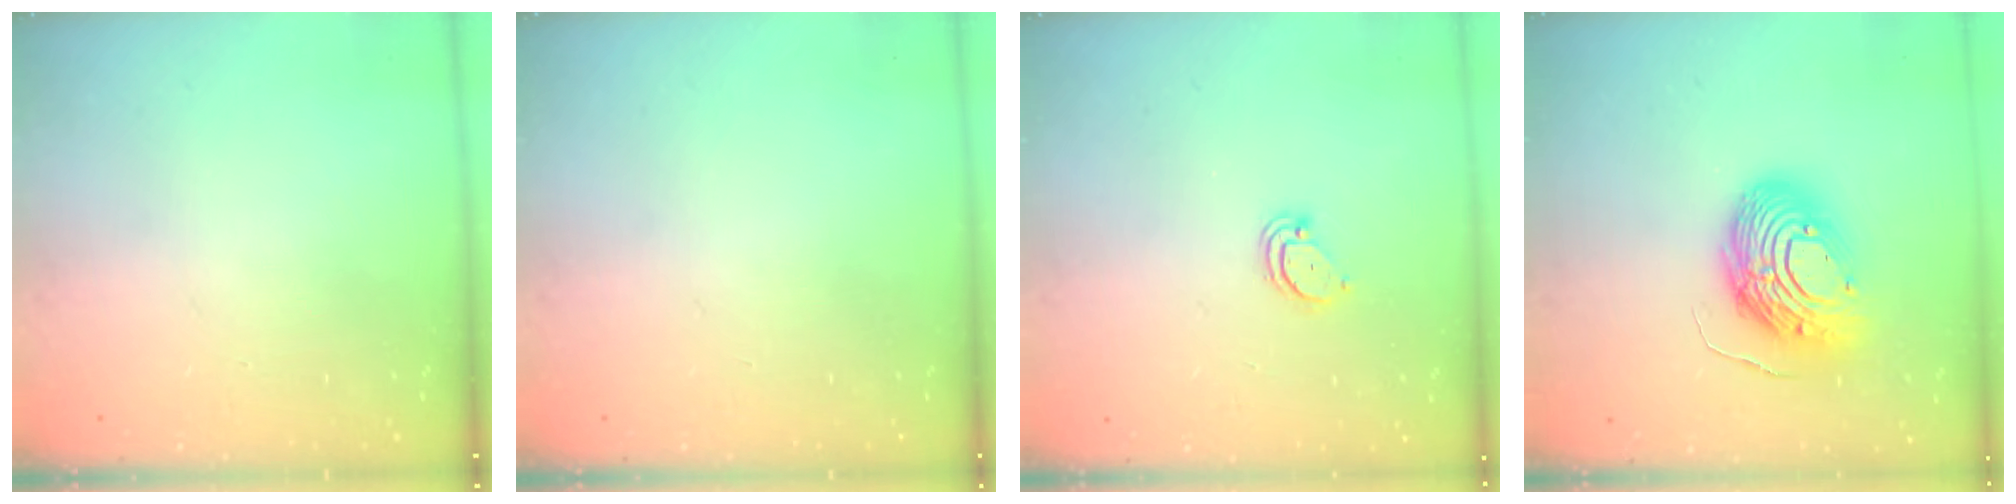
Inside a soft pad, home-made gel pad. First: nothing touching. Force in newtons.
{"total": 0.0}
{"total": 2.6, "press": 2.6, "slide": 0.2}
{"total": 14.7, "press": 14.6, "slide": 1.4}